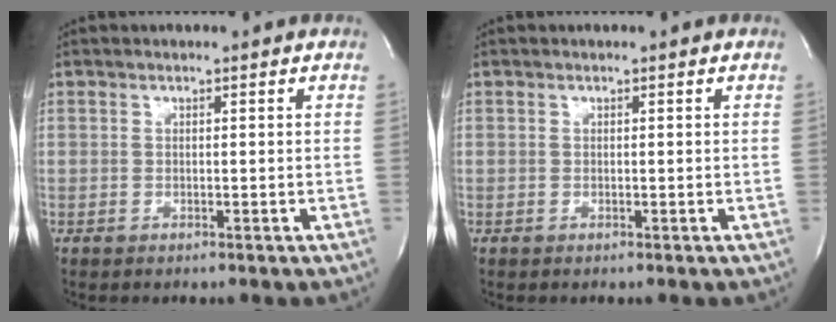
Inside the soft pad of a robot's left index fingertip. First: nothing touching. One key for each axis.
{"total": 0.0}